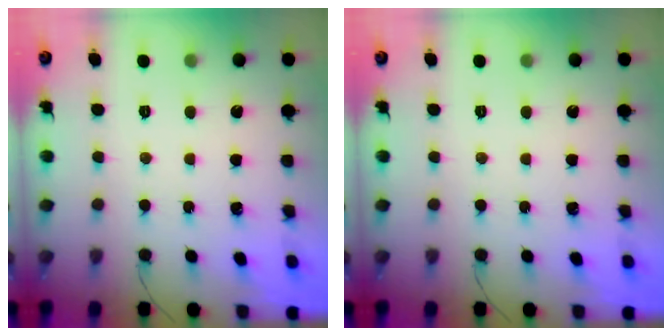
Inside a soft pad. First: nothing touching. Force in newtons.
{"total": 0.0}